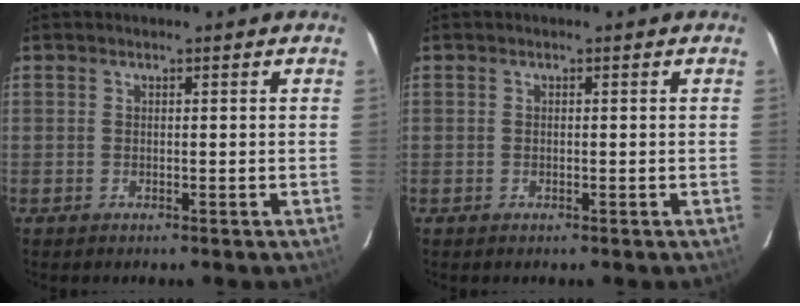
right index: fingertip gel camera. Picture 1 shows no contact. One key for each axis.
{"total": 0.0}